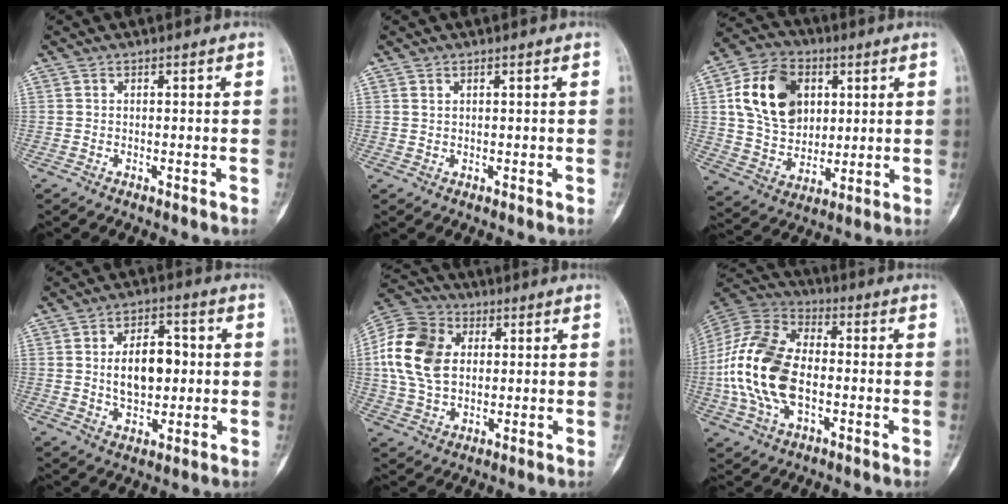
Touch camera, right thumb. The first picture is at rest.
{"total": 0.8, "force": [0.5, 0.6, 0.4], "torque": [-0.003, -0.001, 0.009]}
{"total": 16.8, "force": [4.5, 12.4, 10.3], "torque": [-0.158, -0.004, 0.082]}
{"total": 11.1, "force": [0.8, 6.9, 8.7], "torque": [-0.116, 0.010, 0.018]}
{"total": 15.7, "force": [2.5, 11.4, 10.5], "torque": [-0.195, 0.010, 0.042]}
{"total": 19.6, "force": [-2.4, 12.0, 15.3], "torque": [-0.315, 0.019, -0.047]}